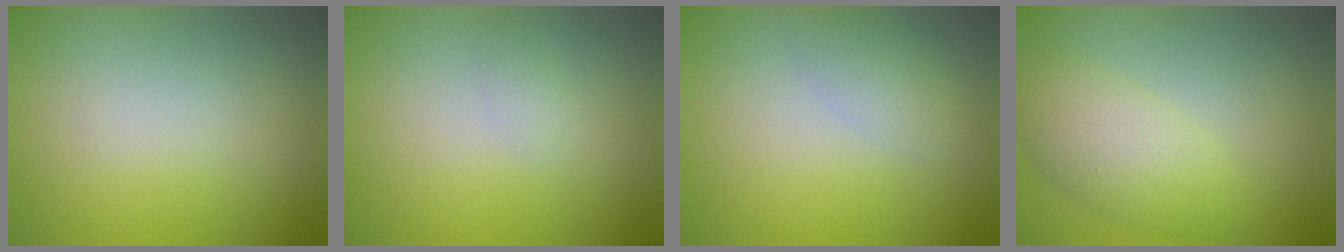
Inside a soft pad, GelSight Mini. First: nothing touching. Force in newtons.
{"total": 0.8, "press": 0.8, "slide": 0.0}
{"total": 2.0, "press": 2.0, "slide": 0.1}
{"total": 3.9, "press": 3.9, "slide": 0.2}